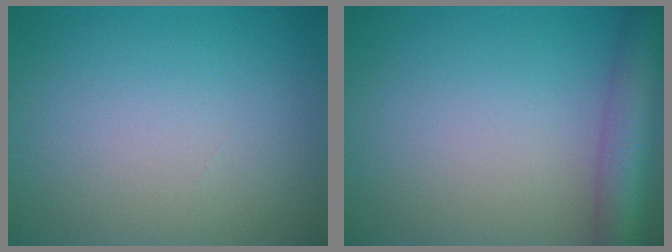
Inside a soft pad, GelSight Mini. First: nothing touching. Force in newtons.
{"total": 5.9, "press": 5.9, "slide": 0.4}